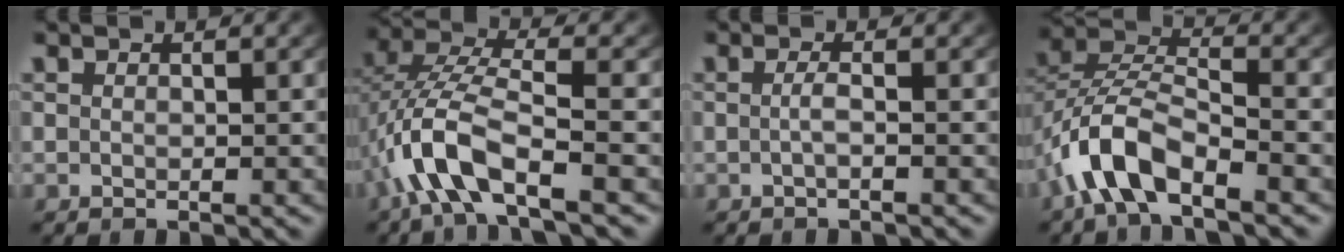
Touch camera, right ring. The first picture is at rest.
{"total": 5.8, "force": [-1.9, 2.7, 4.8], "torque": [-0.132, -0.018, -0.024]}
{"total": 1.2, "force": [-0.7, -0.4, 0.9], "torque": [-0.025, -0.008, -0.006]}
{"total": 6.2, "force": [-2.2, 4.0, 4.2], "torque": [-0.104, -0.013, -0.042]}